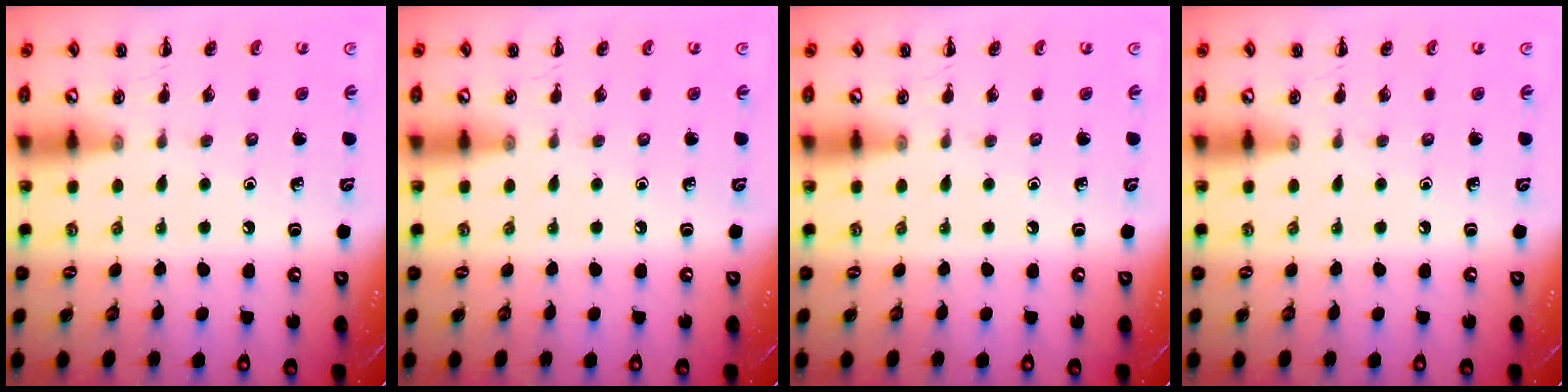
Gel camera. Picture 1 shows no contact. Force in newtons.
{"total": 0.0}
{"total": 0.0}
{"total": 0.0}